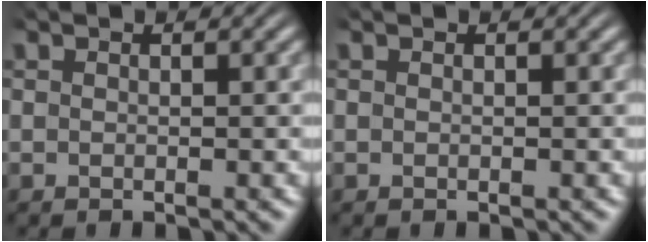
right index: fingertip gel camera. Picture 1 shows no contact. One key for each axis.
{"total": 0.0}